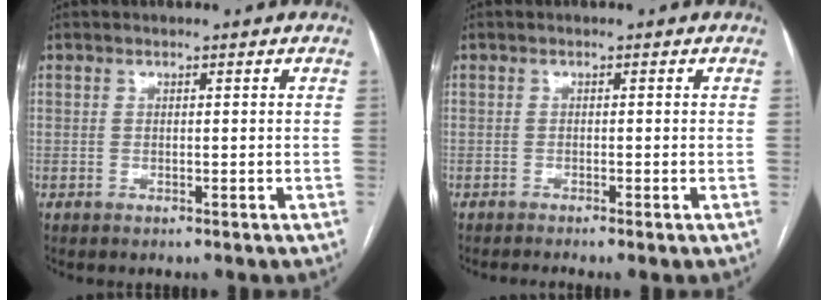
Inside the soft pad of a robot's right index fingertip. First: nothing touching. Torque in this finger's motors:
{"motor_torque": [0.69, -0.03, -0.01, 0.01]}